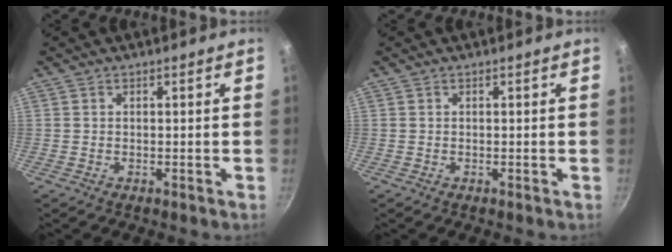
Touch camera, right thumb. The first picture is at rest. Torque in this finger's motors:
{"motor_torque": [0.10, 0.29, 0.47, 0.28, -0.06]}